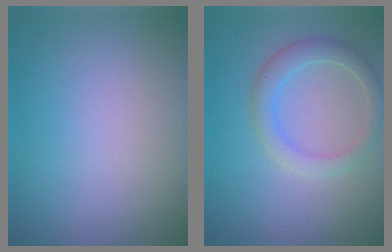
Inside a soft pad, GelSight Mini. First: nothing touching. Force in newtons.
{"total": 2.7, "press": 2.7, "slide": 0.0}